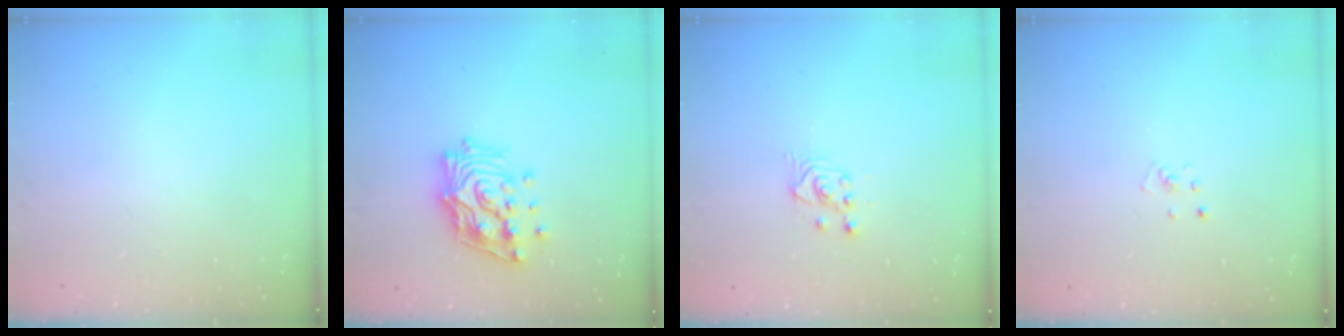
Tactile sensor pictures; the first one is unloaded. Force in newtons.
{"total": 17.0, "press": 16.8, "slide": 2.2}
{"total": 2.6, "press": 2.6, "slide": 0.1}
{"total": 2.6, "press": 2.6, "slide": 0.3}